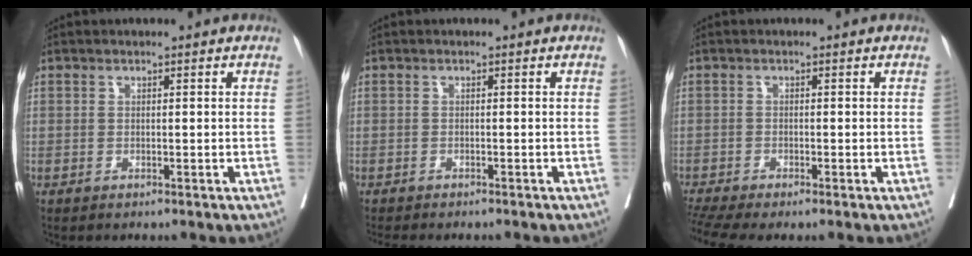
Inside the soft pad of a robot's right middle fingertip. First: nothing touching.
{"total": 5.4, "force": [-4.8, 1.0, 2.3], "torque": [-0.023, -0.007, -0.066]}
{"total": 4.6, "force": [-3.7, 0.1, 2.6], "torque": [-0.055, -0.006, -0.069]}